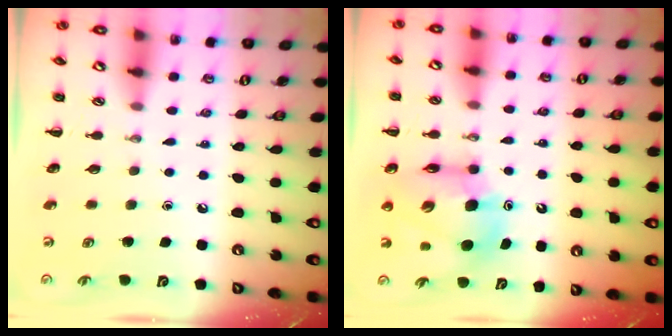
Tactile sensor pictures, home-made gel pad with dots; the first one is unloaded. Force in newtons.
{"total": 10.5, "press": 10.0, "slide": 3.2}